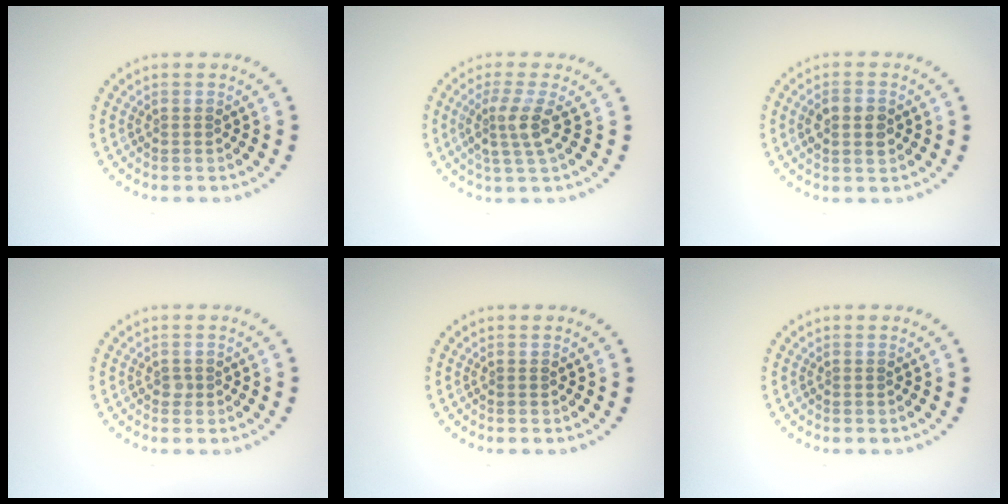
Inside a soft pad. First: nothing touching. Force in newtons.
{"total": 2.8, "press": 2.2, "slide": 1.7}
{"total": 2.6, "press": 2.6, "slide": 0.2}
{"total": 0.6, "press": 0.5, "slide": 0.4}
{"total": 0.0}
{"total": 0.0}